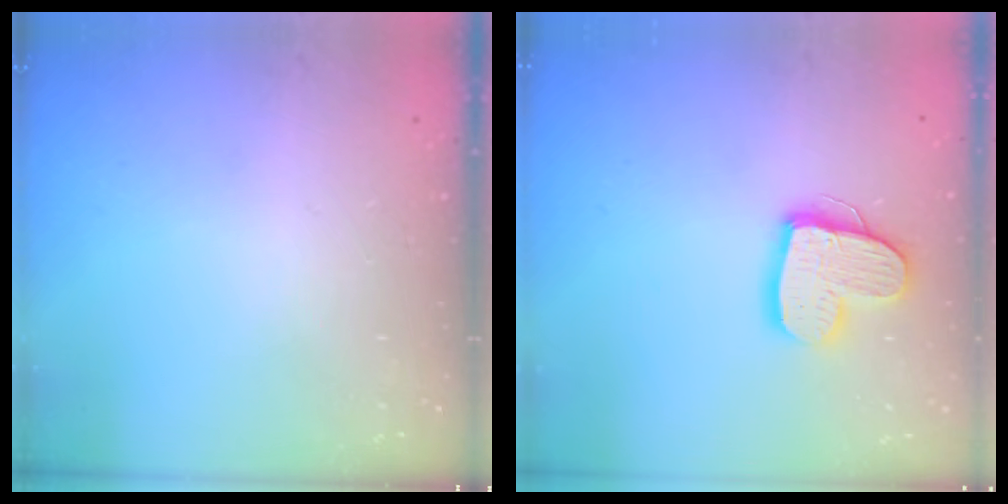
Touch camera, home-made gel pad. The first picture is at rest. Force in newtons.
{"total": 14.4, "press": 14.3, "slide": 1.3}